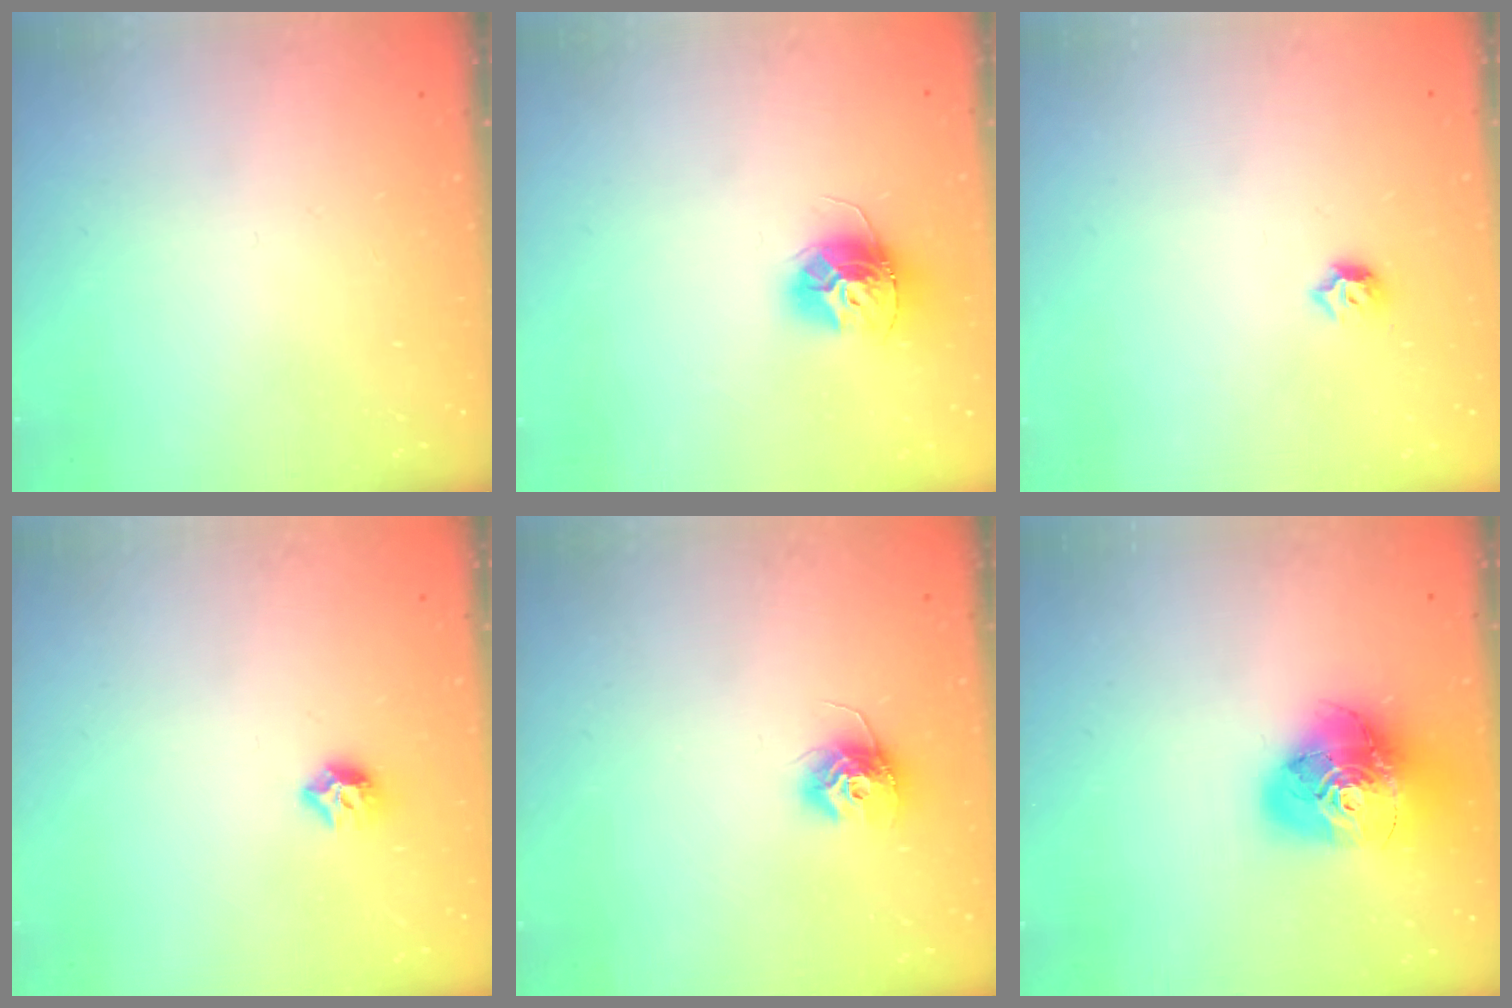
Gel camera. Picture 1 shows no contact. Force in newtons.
{"total": 11.3, "press": 11.3, "slide": 0.7}
{"total": 4.0, "press": 3.9, "slide": 0.8}
{"total": 7.5, "press": 7.4, "slide": 0.8}
{"total": 10.3, "press": 10.3, "slide": 0.4}
{"total": 18.4, "press": 18.3, "slide": 2.1}